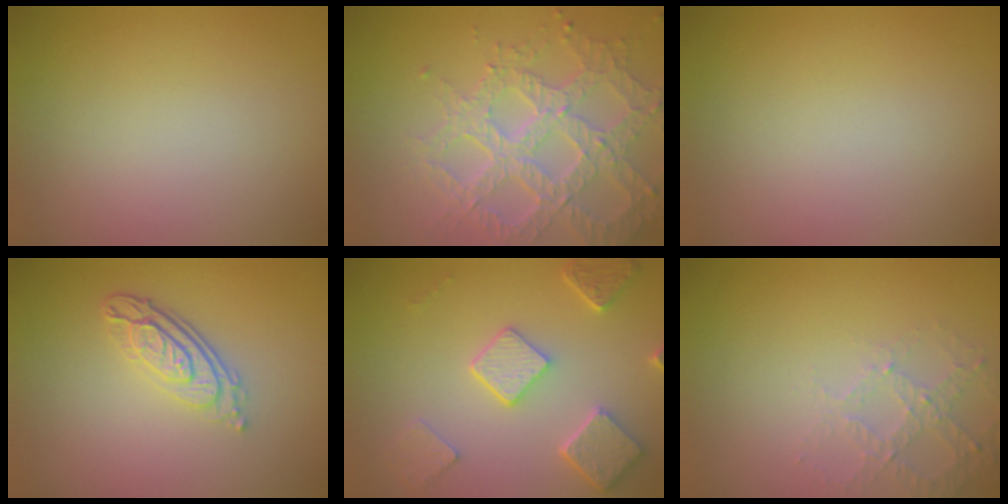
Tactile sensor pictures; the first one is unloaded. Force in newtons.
{"total": 7.2, "press": 5.3, "slide": 4.9}
{"total": 0.0}
{"total": 4.0, "press": 2.8, "slide": 2.9}
{"total": 5.0, "press": 3.9, "slide": 3.0}
{"total": 2.6, "press": 2.5, "slide": 0.8}